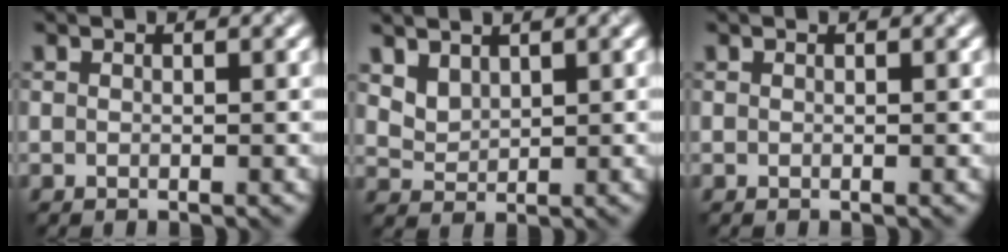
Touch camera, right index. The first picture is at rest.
{"total": 2.3, "force": [1.7, 1.3, 0.9], "torque": [-0.026, -0.007, 0.047]}
{"total": 0.0}